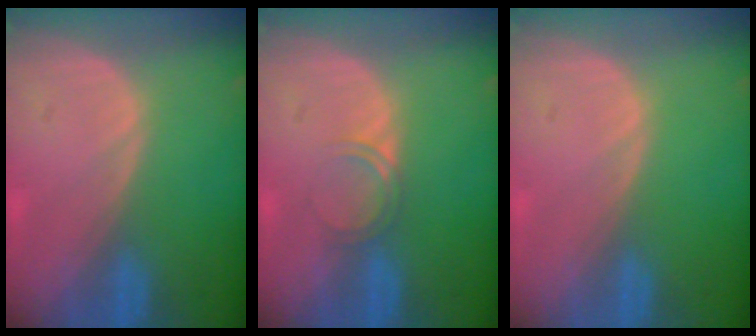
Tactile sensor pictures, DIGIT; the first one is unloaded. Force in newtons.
{"total": 2.0, "press": 2.0, "slide": 0.2}
{"total": 0.0}